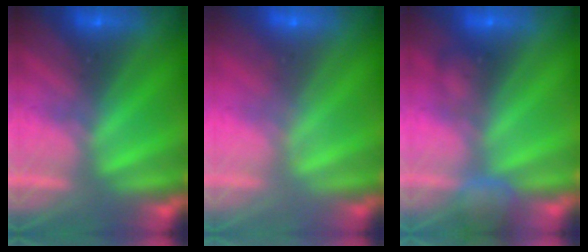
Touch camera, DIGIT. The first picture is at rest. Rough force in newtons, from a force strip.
{"total": 1.6}
{"total": 2.5}